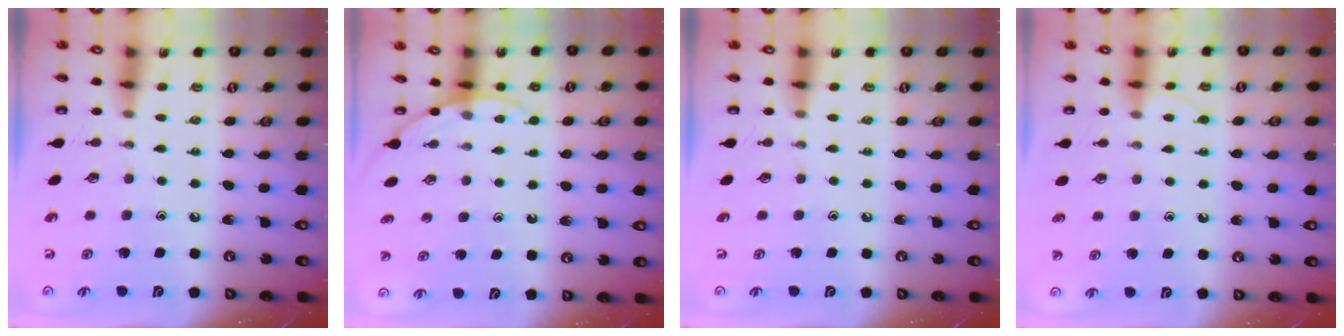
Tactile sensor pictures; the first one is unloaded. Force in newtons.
{"total": 3.8, "press": 3.8, "slide": 0.3}
{"total": 0.0}
{"total": 5.7, "press": 5.6, "slide": 0.6}